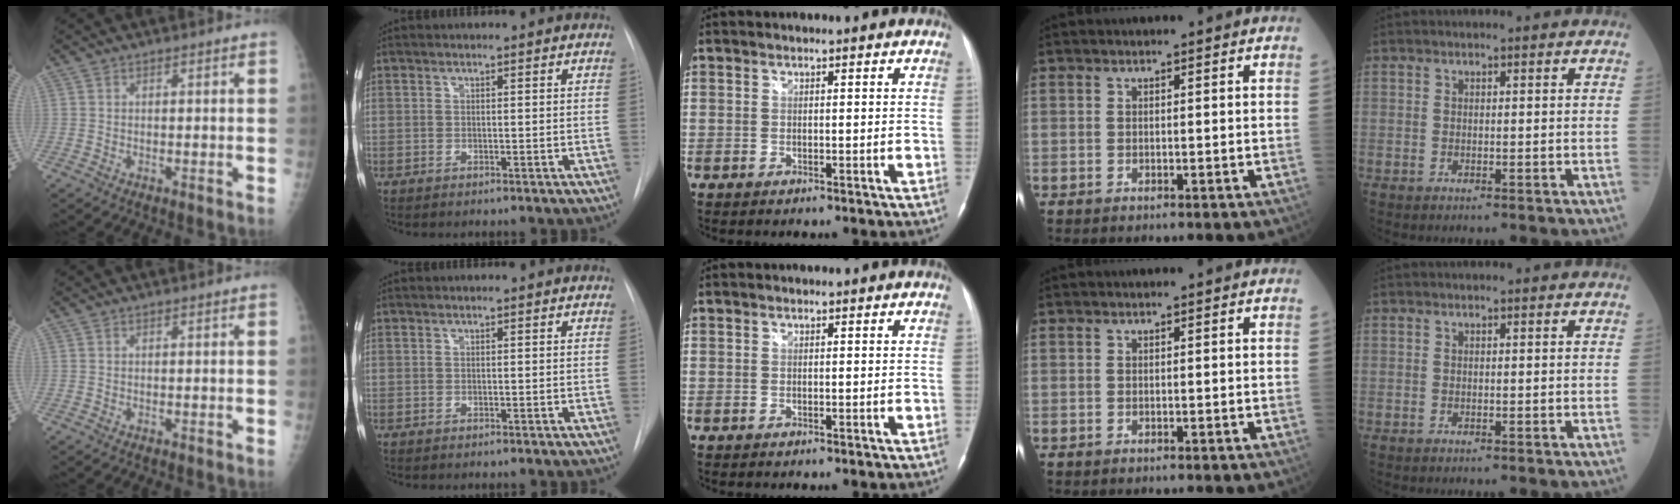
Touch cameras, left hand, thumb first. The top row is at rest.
{}